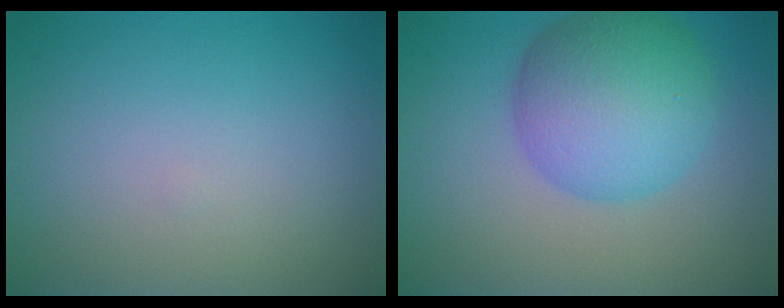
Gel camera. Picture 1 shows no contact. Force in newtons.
{"total": 7.8, "press": 7.8, "slide": 0.1}